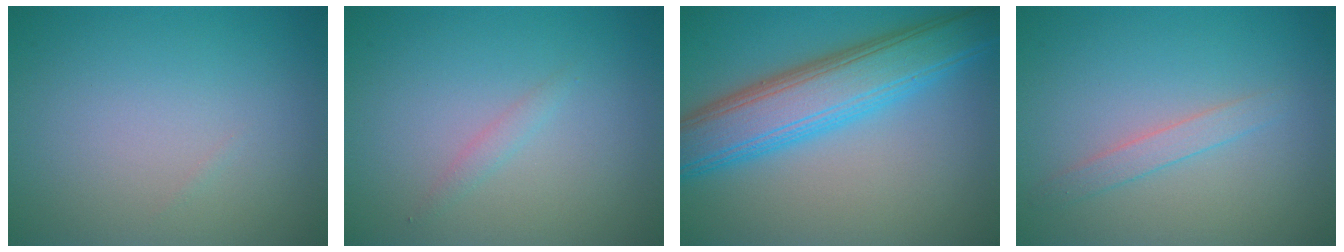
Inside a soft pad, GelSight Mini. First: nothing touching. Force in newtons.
{"total": 0.9, "press": 0.9, "slide": 0.1}
{"total": 8.1, "press": 8.1, "slide": 0.1}
{"total": 1.5, "press": 1.5, "slide": 0.1}